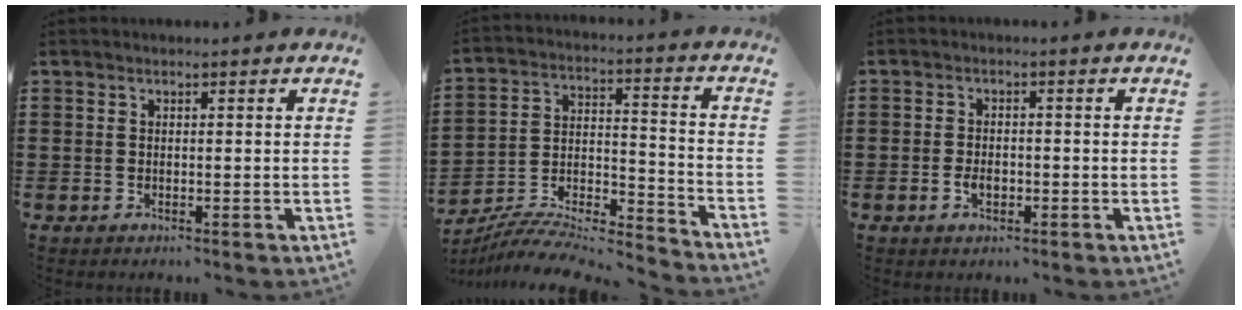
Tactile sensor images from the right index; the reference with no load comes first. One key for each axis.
{"total": 7.6, "fx": -7.2, "fy": 1.0, "fz": 2.1, "tx": -0.038, "ty": 0.000, "tz": -0.148}
{"total": 2.5, "fx": -0.8, "fy": 1.3, "fz": 1.9, "tx": -0.039, "ty": -0.003, "tz": -0.013}